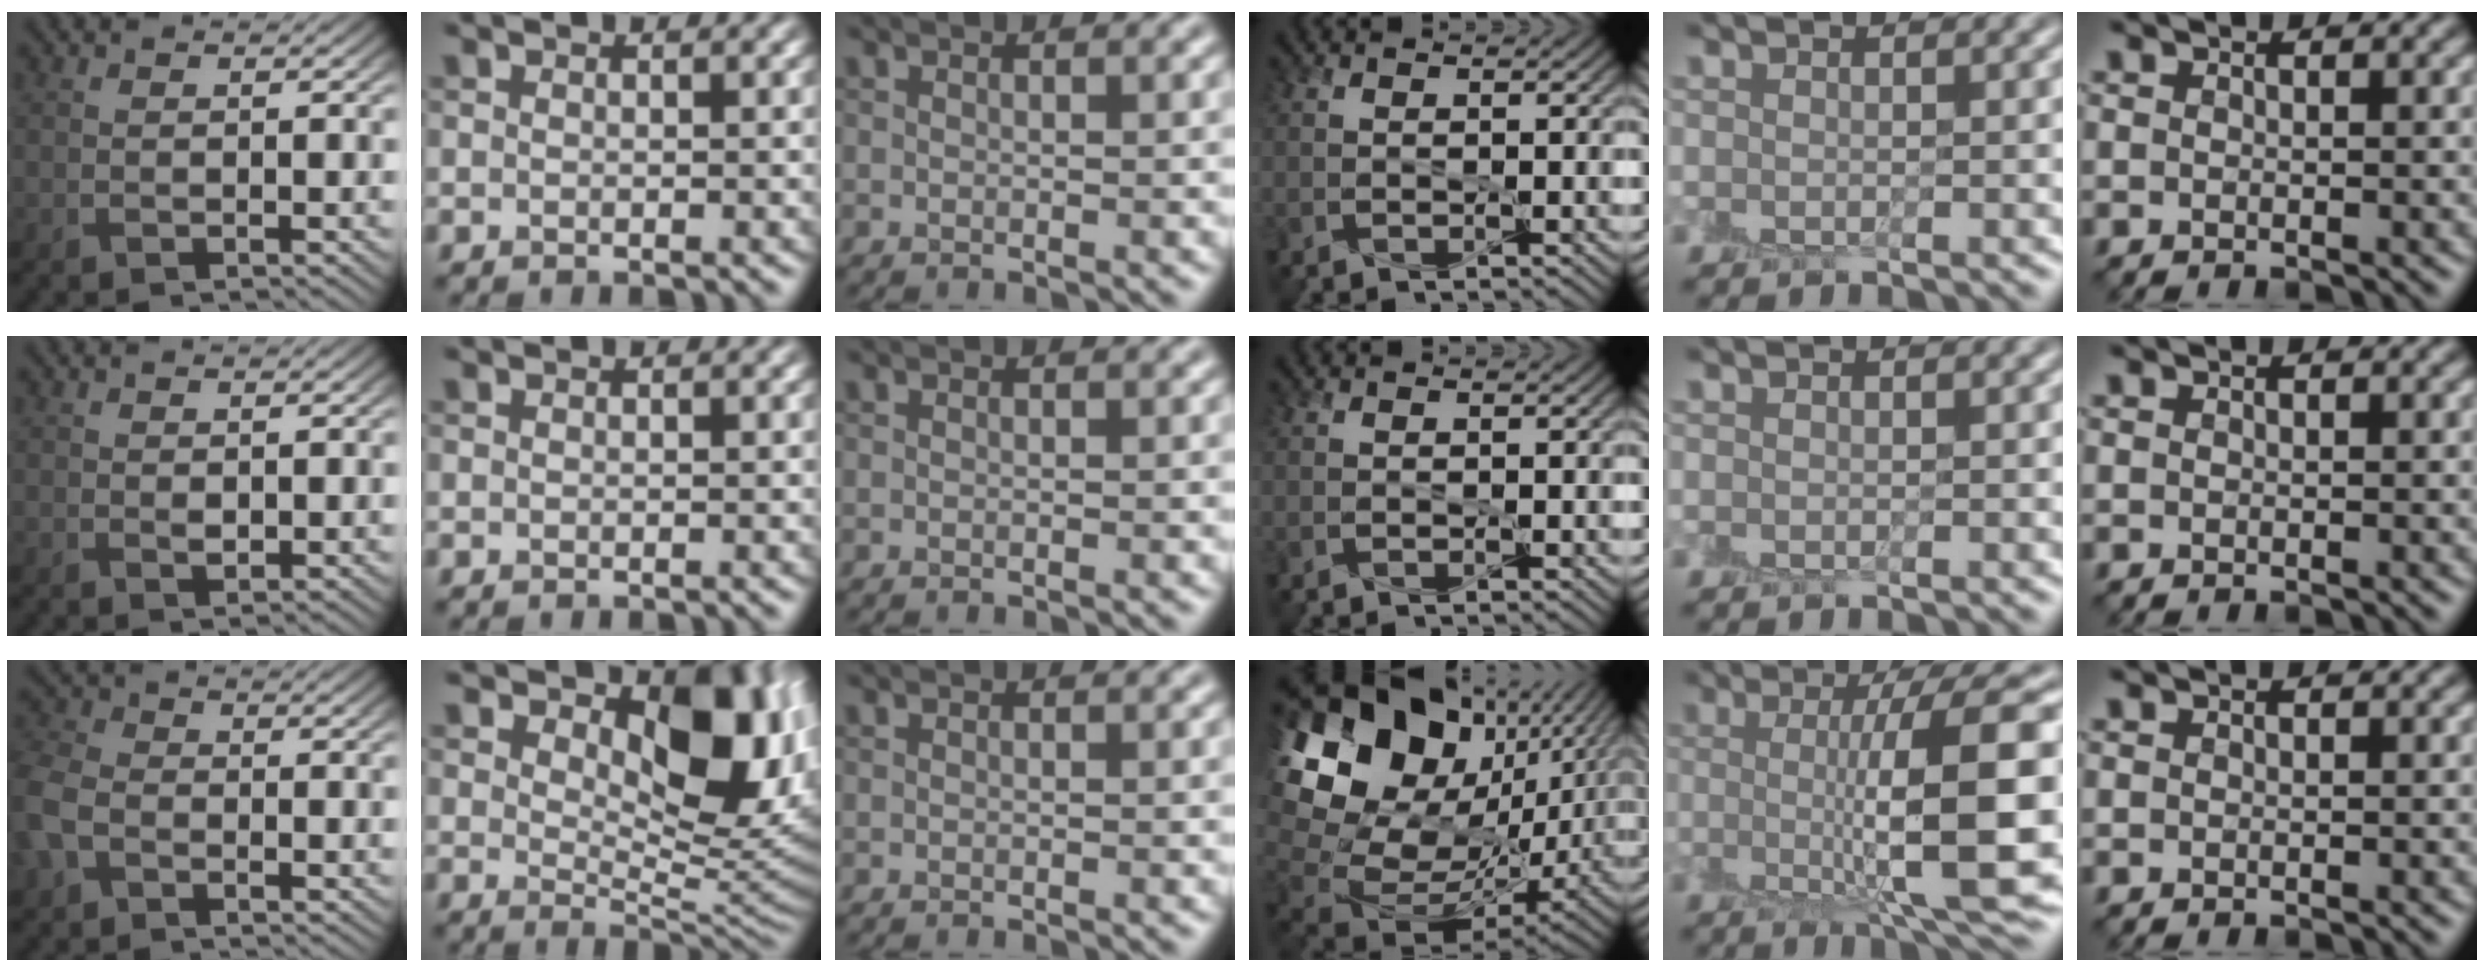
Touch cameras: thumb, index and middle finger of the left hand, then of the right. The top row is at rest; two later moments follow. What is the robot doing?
{"motion": "peel", "object": "lint roller sheet"}